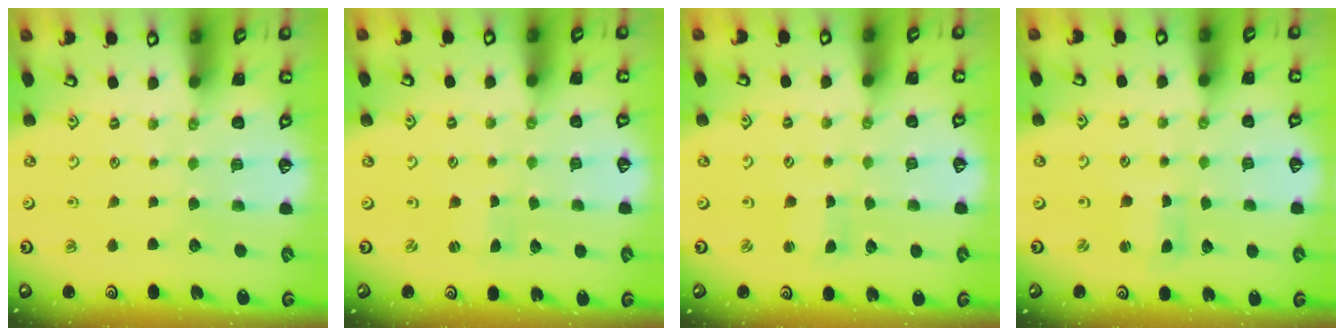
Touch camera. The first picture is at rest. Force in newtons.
{"total": 0.0}
{"total": 2.2, "press": 2.2, "slide": 0.2}
{"total": 2.2, "press": 2.2, "slide": 0.3}